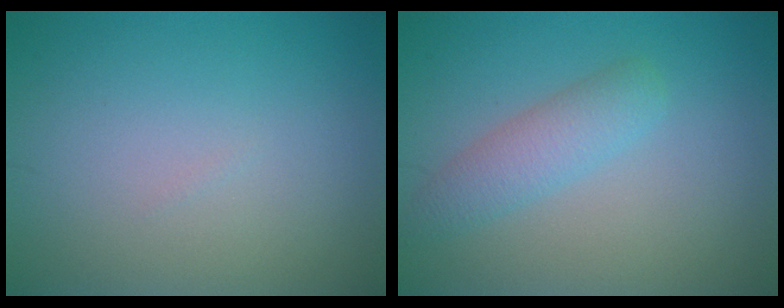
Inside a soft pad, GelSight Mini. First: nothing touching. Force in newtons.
{"total": 2.9, "press": 2.9, "slide": 0.1}